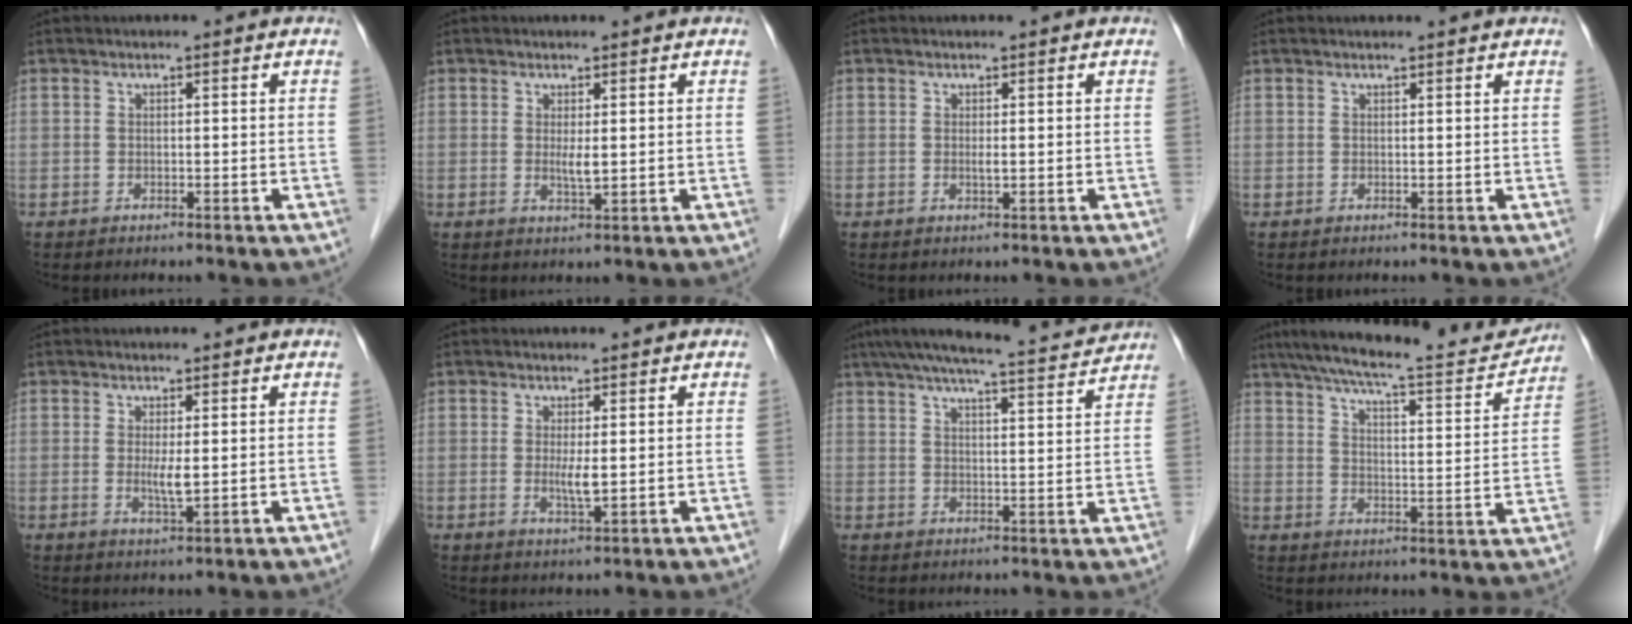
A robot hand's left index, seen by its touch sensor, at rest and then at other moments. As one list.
[{"total": 2.0, "force": [0.4, 0.2, 1.9], "torque": [-0.039, -0.005, 0.011]}, {"total": 0.7, "force": [0.2, 0.1, 0.7], "torque": [-0.017, -0.002, 0.003]}, {"total": 1.9, "force": [1.8, 0.1, 0.5], "torque": [-0.009, 0.010, 0.023]}, {"total": 2.6, "force": [0.3, 0.3, 2.5], "torque": [-0.051, -0.007, 0.010]}, {"total": 2.5, "force": [0.3, 0.3, 2.5], "torque": [-0.050, -0.007, 0.008]}, {"total": 13.1, "force": [12.1, 0.2, 4.9], "torque": [-0.084, 0.011, 0.164]}, {"total": 18.1, "force": [16.5, 1.8, 7.3], "torque": [-0.120, -0.009, 0.229]}]